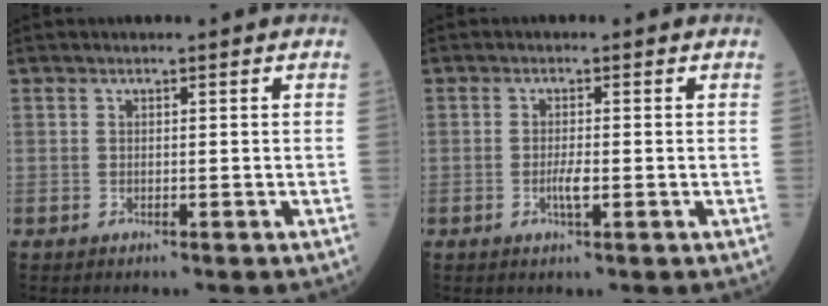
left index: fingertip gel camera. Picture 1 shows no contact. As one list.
[{"total": 2.2, "force": [-1.0, 0.4, 1.9], "torque": [-0.042, -0.007, -0.018]}]